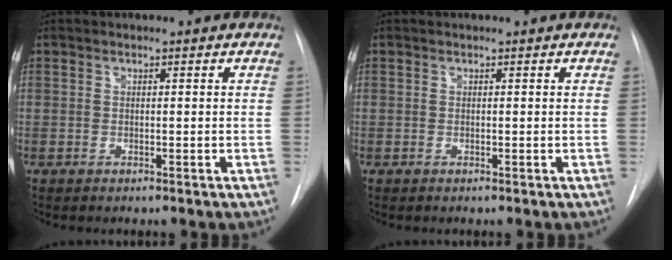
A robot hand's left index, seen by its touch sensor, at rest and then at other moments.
{"total": 0.0}